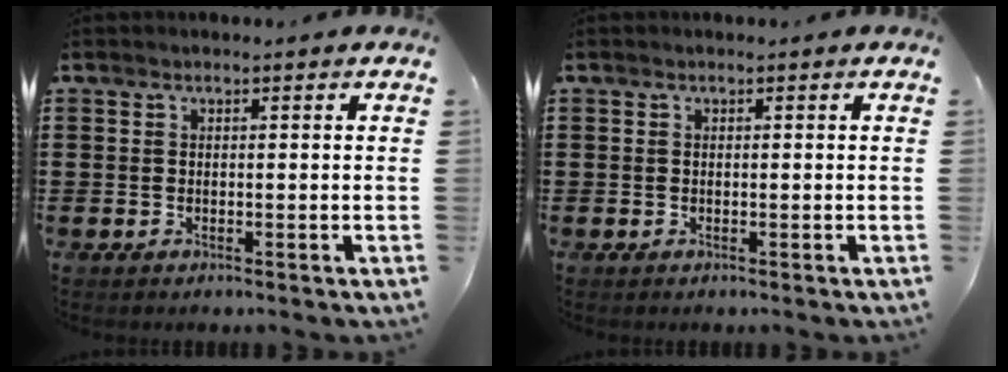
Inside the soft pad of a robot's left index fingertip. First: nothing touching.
{"total": 0.0}